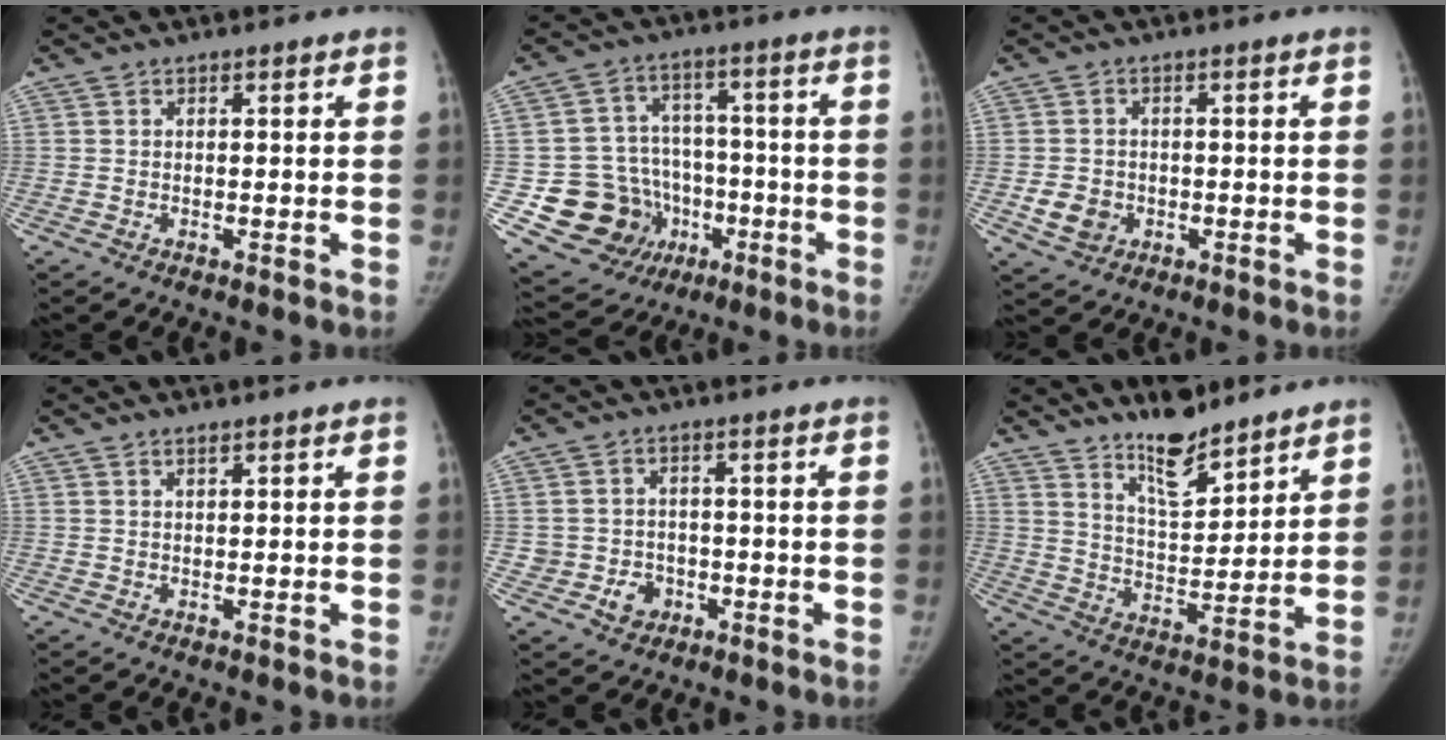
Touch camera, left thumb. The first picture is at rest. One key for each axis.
{"total": 16.0, "fx": -4.6, "fy": 14.4, "fz": 5.2, "tx": -0.067, "ty": 0.061, "tz": -0.056}
{"total": 4.8, "fx": -1.2, "fy": 4.1, "fz": 2.2, "tx": -0.028, "ty": 0.004, "tz": -0.013}
{"total": 0.9, "fx": 0.8, "fy": 0.2, "fz": 0.5, "tx": -0.007, "ty": -0.006, "tz": 0.015}
{"total": 4.7, "fx": -1.5, "fy": 4.2, "fz": 1.3, "tx": 0.005, "ty": 0.010, "tz": -0.018}
{"total": 10.7, "fx": 8.5, "fy": 3.4, "fz": 5.5, "tx": -0.071, "ty": -0.071, "tz": 0.152}